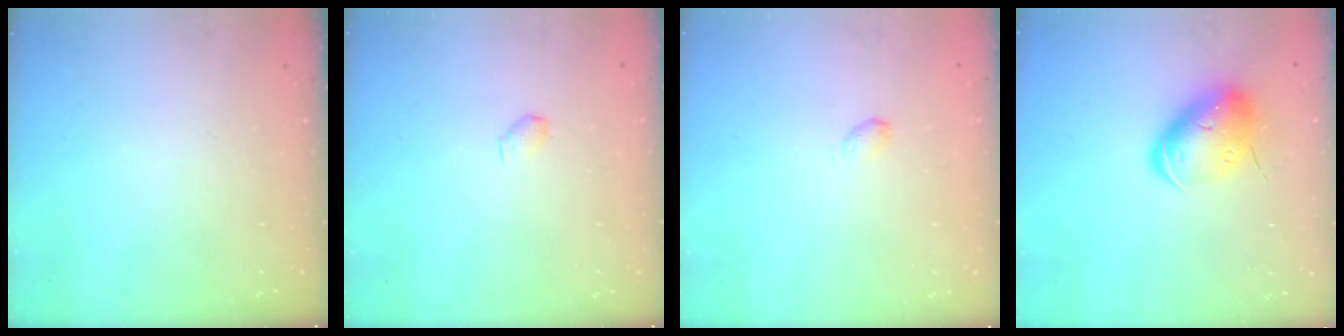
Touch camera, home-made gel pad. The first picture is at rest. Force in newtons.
{"total": 2.9, "press": 2.9, "slide": 0.5}
{"total": 2.8, "press": 2.7, "slide": 0.5}
{"total": 11.6, "press": 11.5, "slide": 1.9}